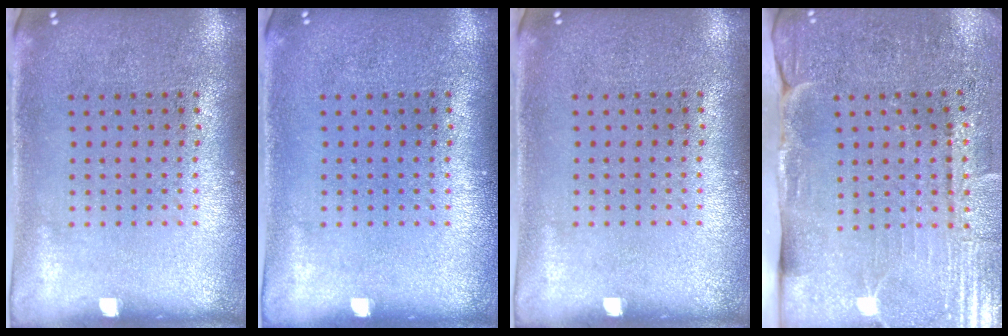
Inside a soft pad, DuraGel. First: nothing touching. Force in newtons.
{"total": 0.0}
{"total": 0.0}
{"total": 3.7, "press": 3.5, "slide": 1.2}